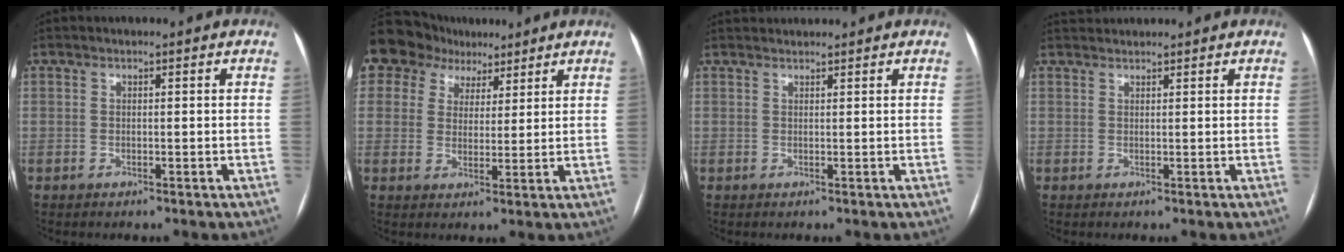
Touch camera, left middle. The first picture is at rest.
{"total": 13.1, "force": [8.4, 9.5, 3.4], "torque": [-0.092, 0.050, 0.146]}
{"total": 2.8, "force": [2.7, 0.4, 0.3], "torque": [-0.007, 0.031, 0.044]}
{"total": 2.7, "force": [2.6, 0.4, 0.3], "torque": [-0.006, 0.034, 0.047]}